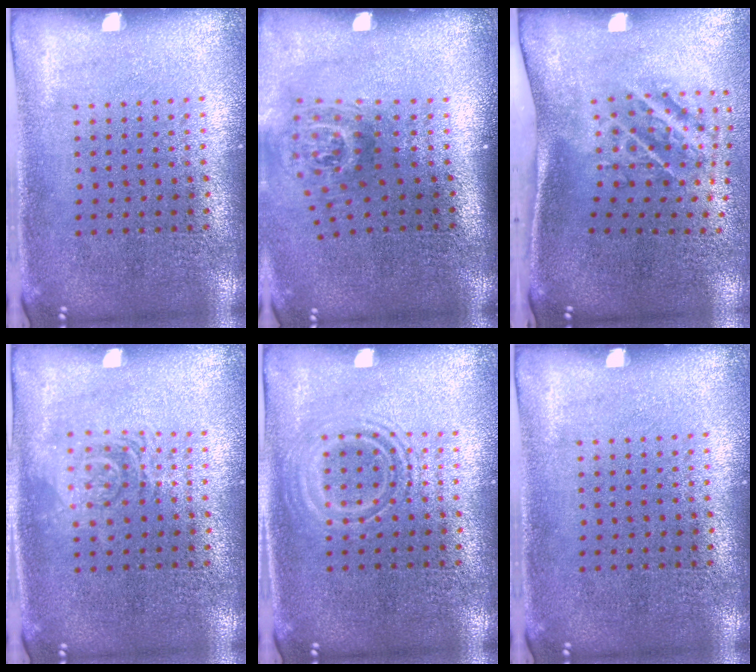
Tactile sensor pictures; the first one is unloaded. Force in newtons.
{"total": 1.8, "press": 1.2, "slide": 1.4}
{"total": 2.1, "press": 1.3, "slide": 1.6}
{"total": 1.2, "press": 1.2, "slide": 0.2}
{"total": 2.1, "press": 2.1, "slide": 0.3}
{"total": 0.0}